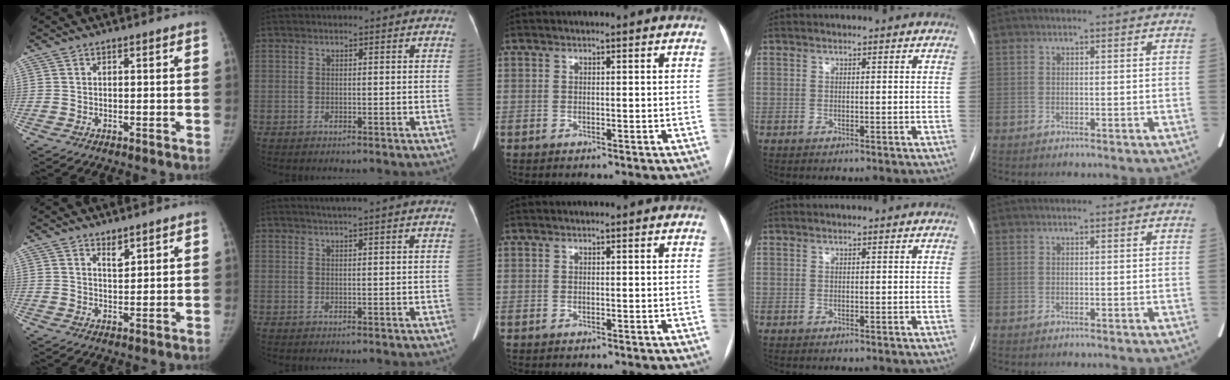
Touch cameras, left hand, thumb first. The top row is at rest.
{"thumb": {"total": 2.3, "force": [1.7, 0.9, 1.3], "torque": [-0.013, -0.016, 0.033]}, "index": {"total": 5.0, "force": [4.2, -0.8, 2.5], "torque": [-0.035, 0.019, 0.053]}}